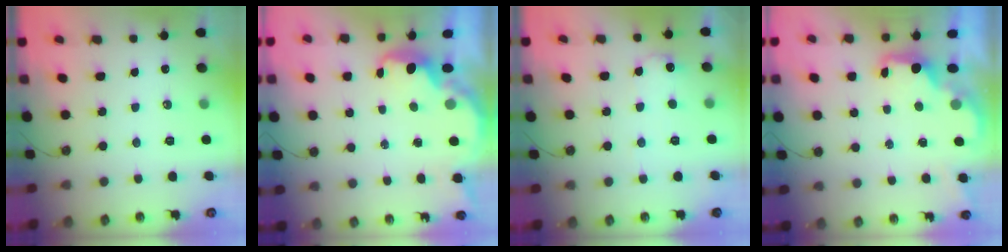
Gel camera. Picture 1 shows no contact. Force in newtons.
{"total": 2.7, "press": 2.5, "slide": 0.9}
{"total": 7.0, "press": 7.0, "slide": 0.9}
{"total": 2.2, "press": 2.0, "slide": 0.8}